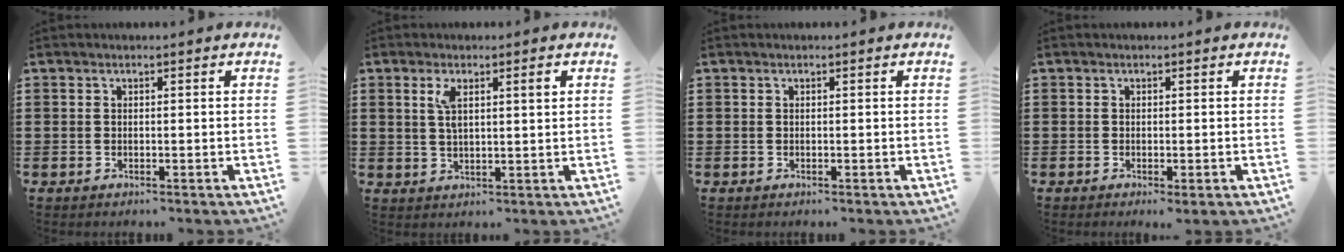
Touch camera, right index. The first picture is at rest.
{"total": 3.9, "force": [1.5, 1.0, 3.5], "torque": [-0.064, 0.003, 0.020]}
{"total": 0.0}
{"total": 0.5, "force": [-0.3, -0.4, 0.3], "torque": [-0.004, -0.006, -0.005]}